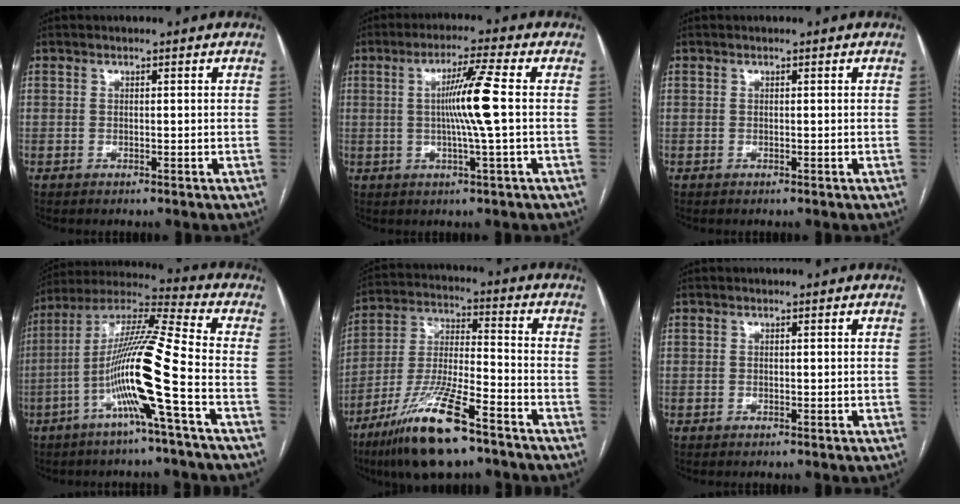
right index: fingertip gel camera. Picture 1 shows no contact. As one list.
[{"total": 7.8, "force": [0.3, -1.4, 7.7], "torque": [-0.141, -0.001, 0.006]}, {"total": 0.0}, {"total": 15.0, "force": [-5.0, -1.5, 14.1], "torque": [-0.269, 0.002, -0.104]}, {"total": 15.9, "force": [-10.6, 2.5, 11.6], "torque": [-0.245, -0.029, -0.193]}, {"total": 0.0}]